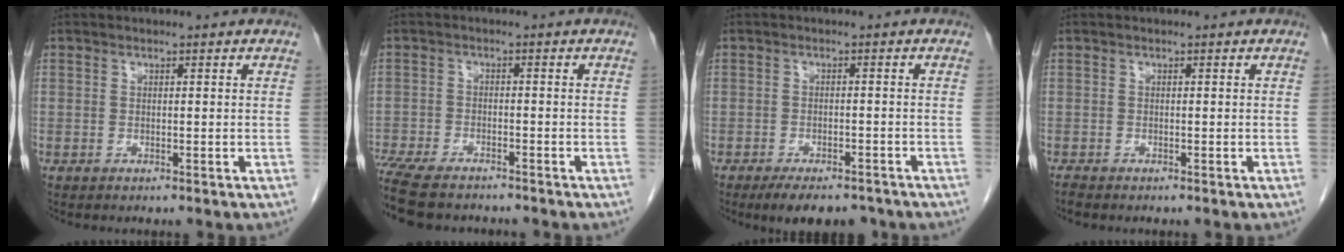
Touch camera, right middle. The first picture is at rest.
{"total": 13.0, "force": [-10.7, 4.0, 6.1], "torque": [-0.150, -0.019, -0.166]}
{"total": 7.5, "force": [-6.0, 2.7, 3.6], "torque": [-0.049, -0.004, -0.085]}
{"total": 0.6, "force": [-0.6, 0.0, 0.2], "torque": [-0.011, -0.003, -0.013]}